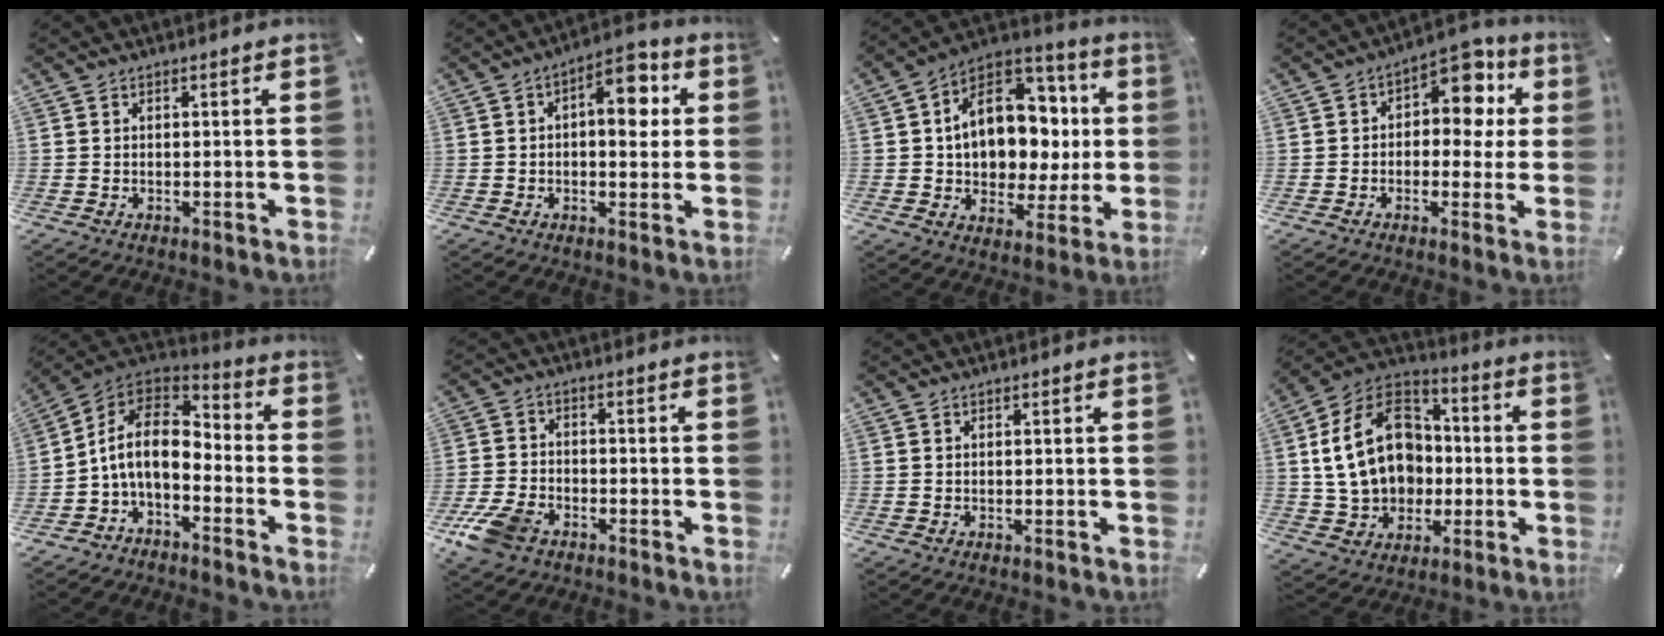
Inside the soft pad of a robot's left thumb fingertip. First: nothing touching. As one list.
[{"total": 9.4, "force": [2.1, 4.9, 7.7], "torque": [-0.091, -0.013, 0.027]}, {"total": 16.0, "force": [1.9, 12.5, 9.8], "torque": [-0.147, -0.017, 0.041]}, {"total": 9.9, "force": [4.0, 6.3, 6.4], "torque": [-0.075, -0.033, 0.063]}, {"total": 10.9, "force": [-2.4, 6.7, 8.2], "torque": [-0.179, 0.007, -0.048]}, {"total": 8.1, "force": [-5.2, 4.7, 4.1], "torque": [-0.100, 0.016, -0.101]}, {"total": 0.0}, {"total": 20.8, "force": [-0.1, 16.9, 12.2], "torque": [-0.247, 0.013, 0.002]}]